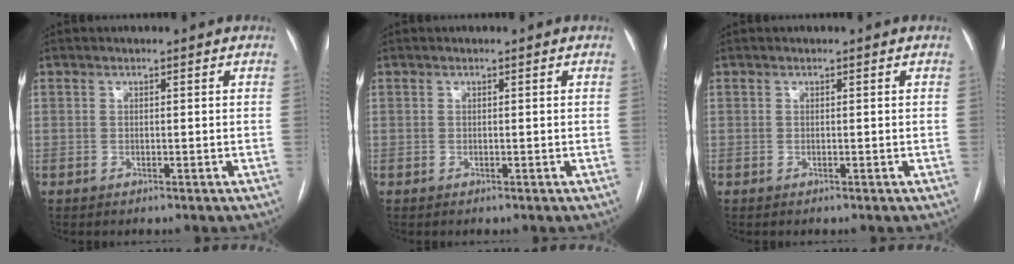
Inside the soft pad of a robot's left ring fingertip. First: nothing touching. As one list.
[{"total": 0.0}, {"total": 0.0}]